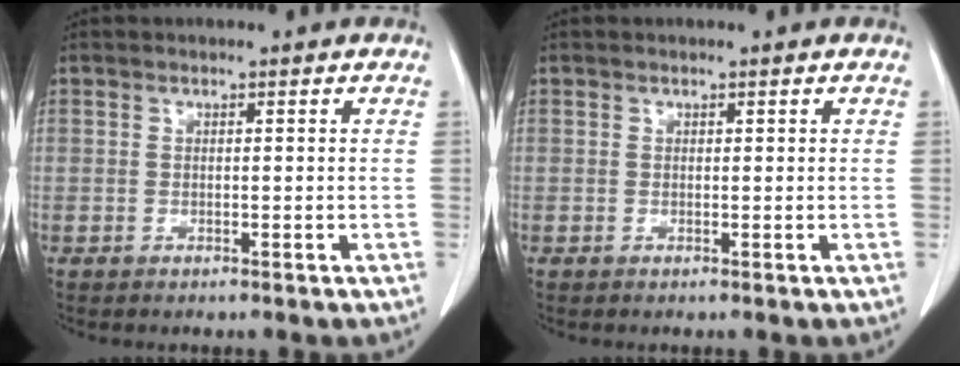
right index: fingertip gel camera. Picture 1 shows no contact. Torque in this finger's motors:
{"motor_torque": [-0.07, 0.03, 0.00, 0.01]}